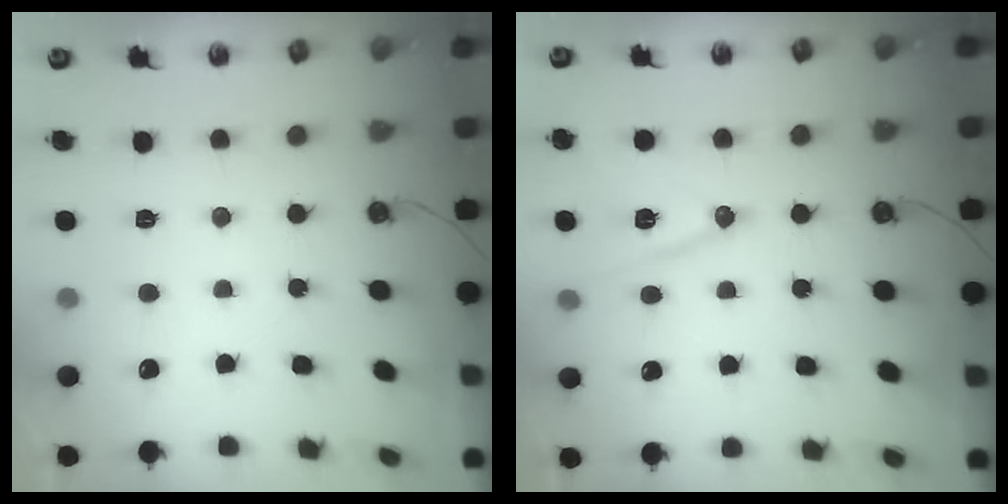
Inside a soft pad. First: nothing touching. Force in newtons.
{"total": 11.9, "press": 11.4, "slide": 3.3}